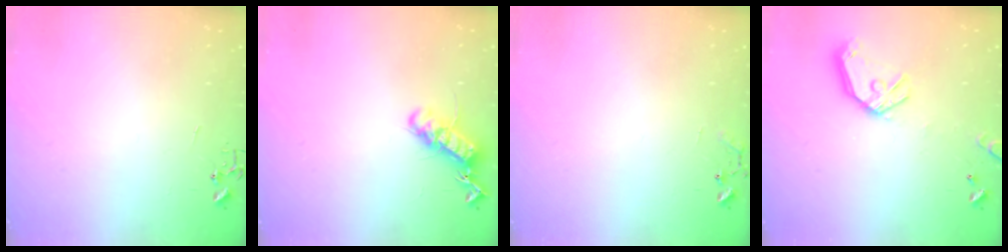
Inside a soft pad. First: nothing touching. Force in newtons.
{"total": 13.3, "press": 13.3, "slide": 0.9}
{"total": 7.4, "press": 7.4, "slide": 0.6}
{"total": 14.4, "press": 14.2, "slide": 2.1}